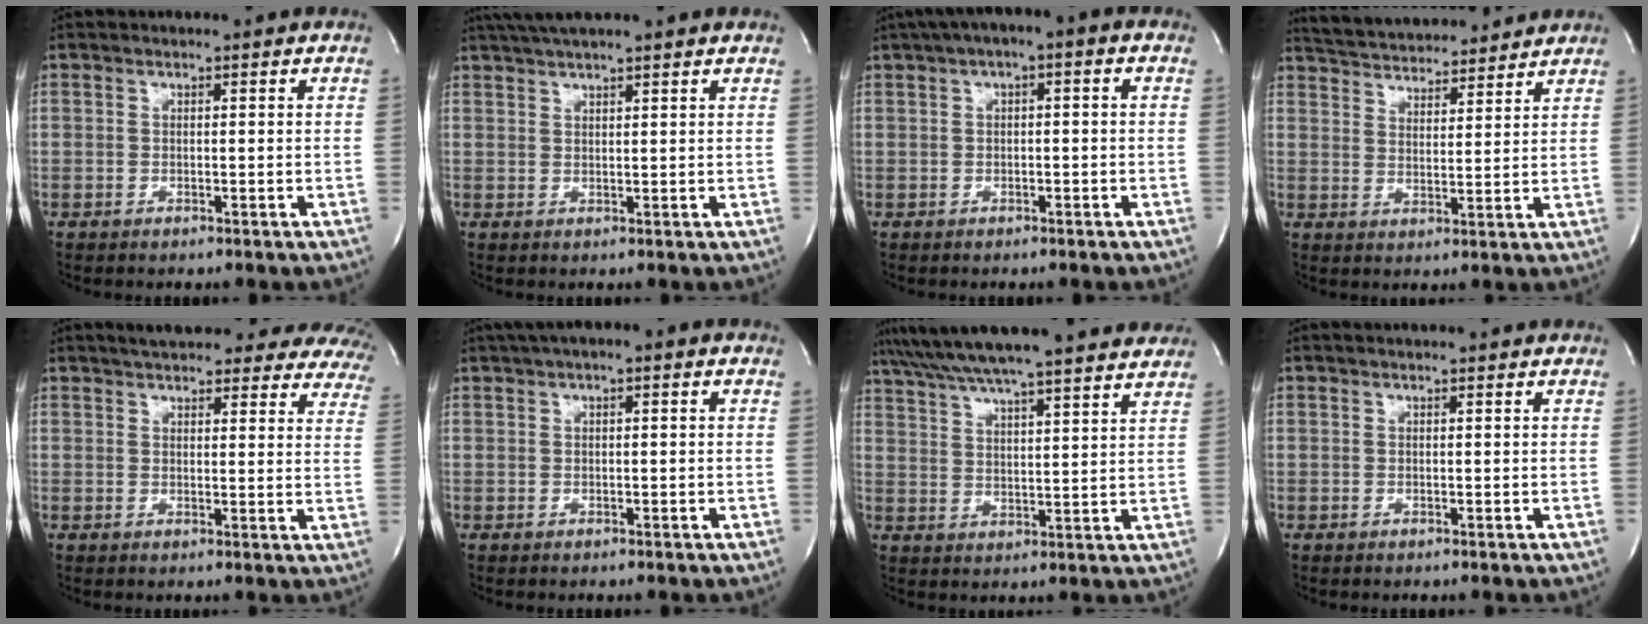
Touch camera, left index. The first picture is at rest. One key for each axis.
{"total": 8.5, "fx": 7.1, "fy": 0.3, "fz": 4.5, "tx": -0.079, "ty": 0.042, "tz": 0.103}
{"total": 5.2, "fx": 1.9, "fy": 1.4, "fz": 4.6, "tx": -0.081, "ty": 0.029, "tz": 0.023}
{"total": 14.5, "fx": 13.7, "fy": 2.6, "fz": 4.1, "tx": -0.070, "ty": 0.022, "tz": 0.208}
{"total": 25.6, "fx": 22.5, "fy": 6.5, "fz": 10.2, "tx": -0.144, "ty": -0.033, "tz": 0.250}
{"total": 5.3, "fx": 3.0, "fy": 1.4, "fz": 4.2, "tx": -0.072, "ty": 0.031, "tz": 0.043}
{"total": 23.5, "fx": 20.8, "fy": 1.5, "fz": 10.9, "tx": -0.185, "ty": 0.018, "tz": 0.289}
{"total": 2.8, "fx": 2.7, "fy": 0.2, "fz": 0.9, "tx": -0.014, "ty": 0.017, "tz": 0.029}